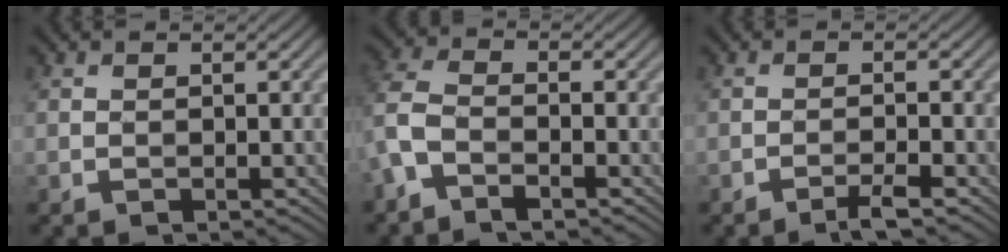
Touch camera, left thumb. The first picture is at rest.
{"total": 4.3, "force": [-2.7, 1.9, 2.9], "torque": [-0.074, -0.002, -0.067]}
{"total": 2.2, "force": [-1.6, 0.0, 1.5], "torque": [-0.026, 0.007, -0.035]}